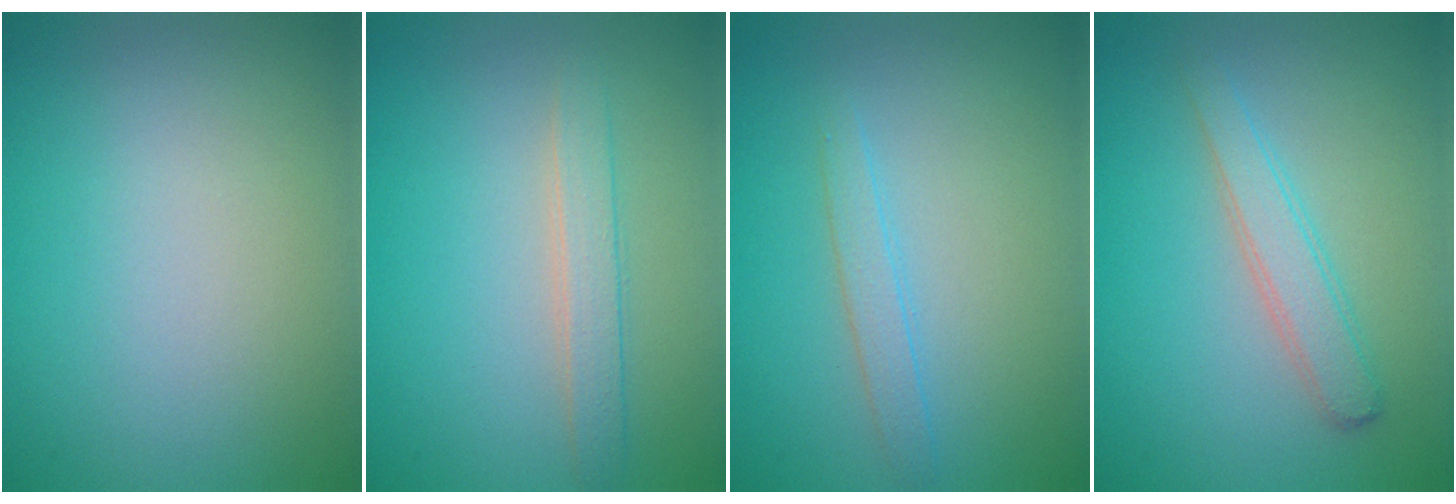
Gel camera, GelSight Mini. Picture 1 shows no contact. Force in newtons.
{"total": 2.1, "press": 2.1, "slide": 0.1}
{"total": 1.5, "press": 1.5, "slide": 0.0}
{"total": 2.5, "press": 2.5, "slide": 0.1}